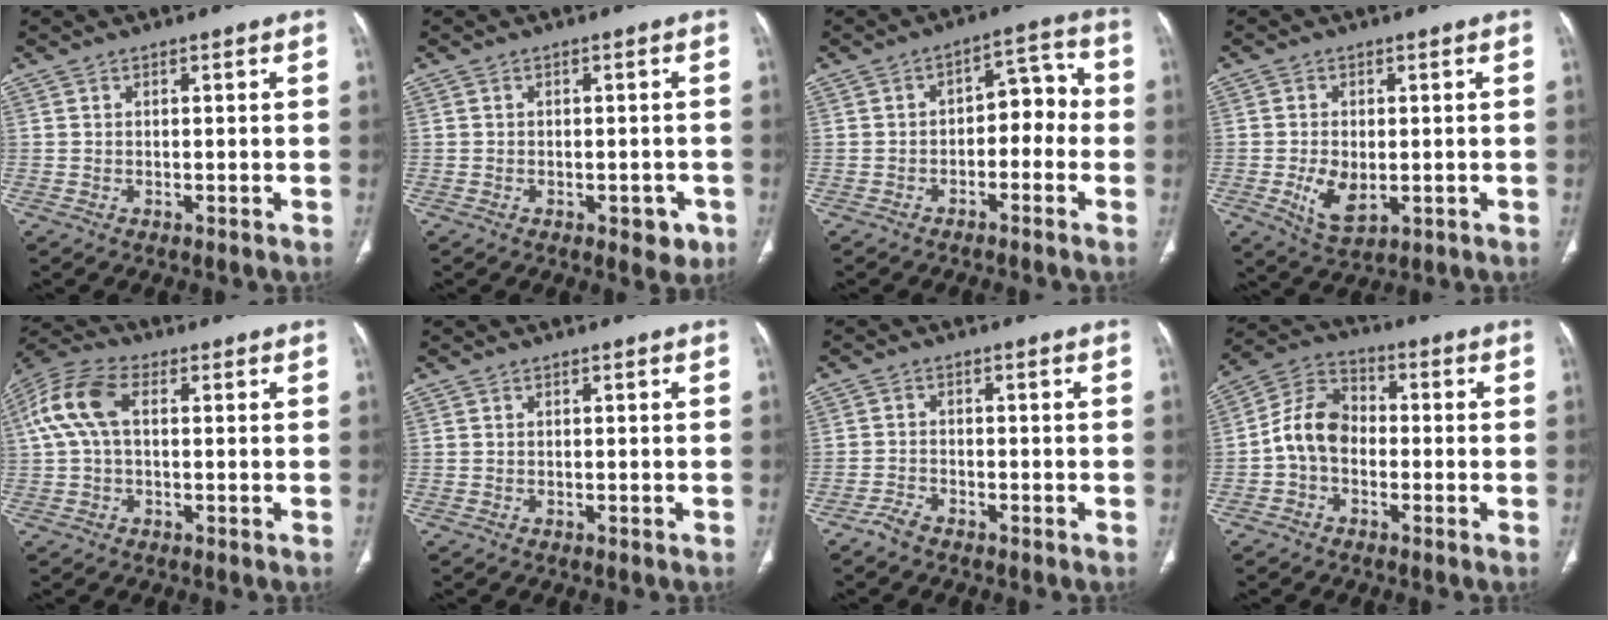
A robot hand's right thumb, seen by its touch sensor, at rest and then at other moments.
{"total": 3.7, "force": [-1.7, 2.2, 2.5], "torque": [-0.010, 0.005, -0.018]}
{"total": 7.6, "force": [-1.9, 4.8, 5.6], "torque": [-0.044, 0.047, -0.037]}
{"total": 6.7, "force": [-1.2, 3.9, 5.3], "torque": [-0.094, -0.008, -0.011]}
{"total": 10.1, "force": [1.7, 5.8, 8.1], "torque": [-0.186, 0.033, 0.028]}
{"total": 0.0}
{"total": 2.4, "force": [-2.0, 0.9, 0.9], "torque": [-0.027, 0.009, -0.039]}
{"total": 9.1, "force": [-1.6, 6.6, 6.0], "torque": [-0.098, 0.033, -0.046]}